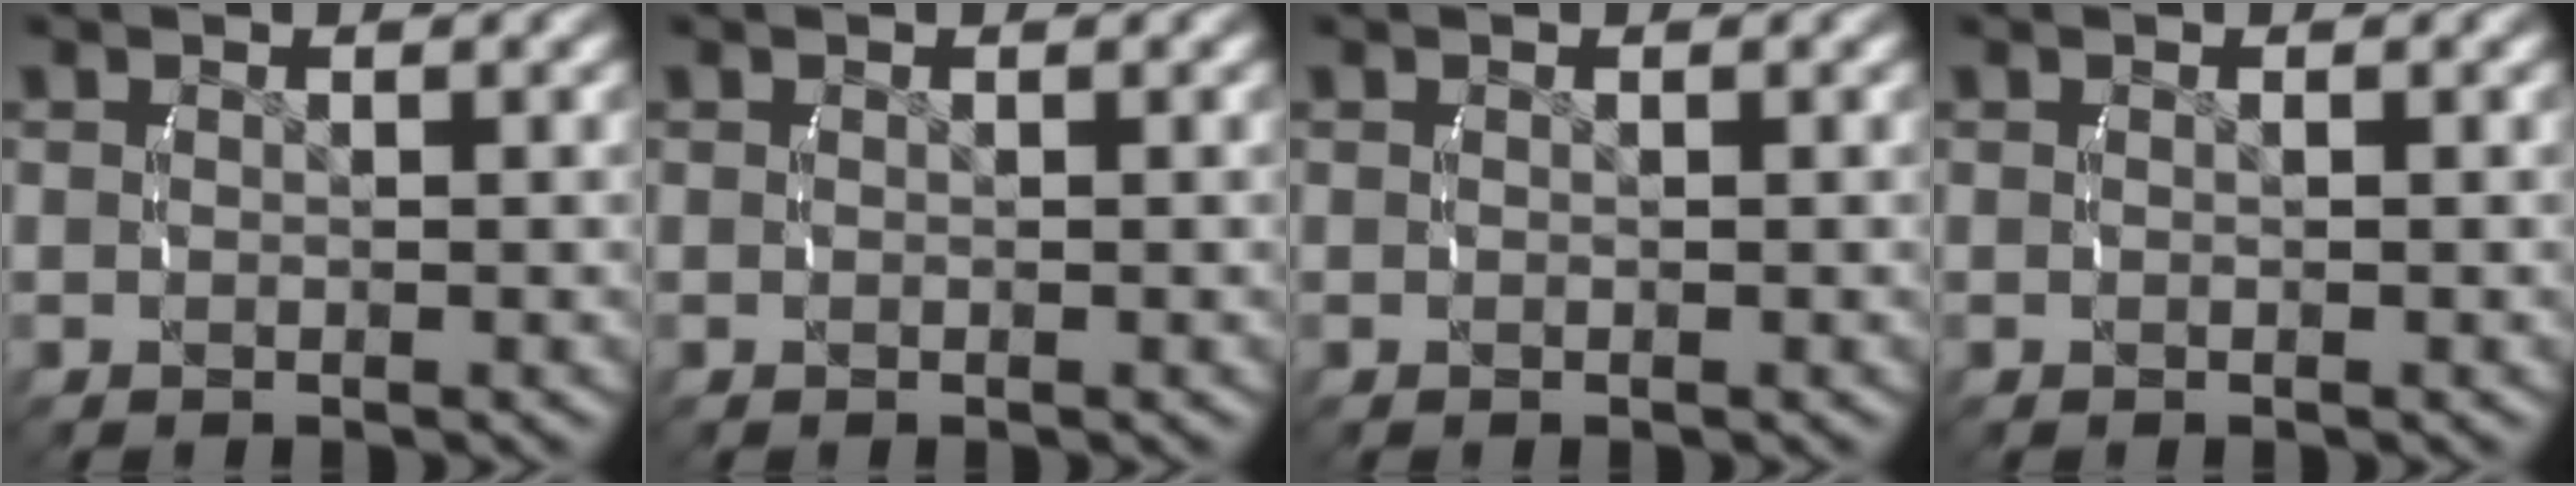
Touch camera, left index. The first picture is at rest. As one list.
[{"total": 0.0}, {"total": 0.0}, {"total": 0.0}]